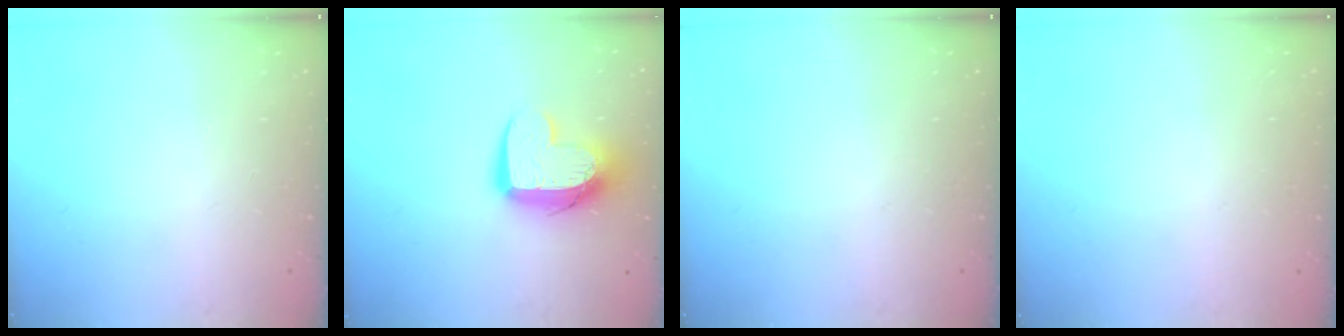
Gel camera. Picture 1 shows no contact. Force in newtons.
{"total": 12.3, "press": 12.3, "slide": 0.9}
{"total": 0.0}
{"total": 0.0}